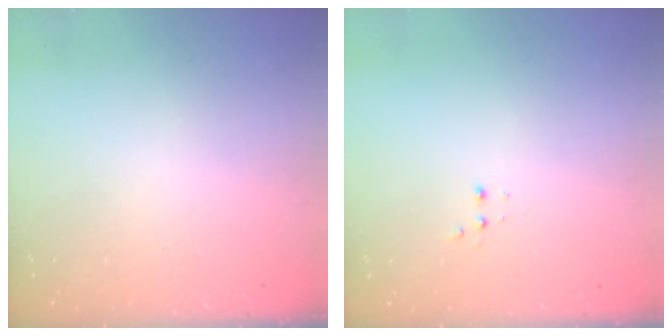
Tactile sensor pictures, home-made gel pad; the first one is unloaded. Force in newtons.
{"total": 2.4, "press": 2.2, "slide": 0.9}